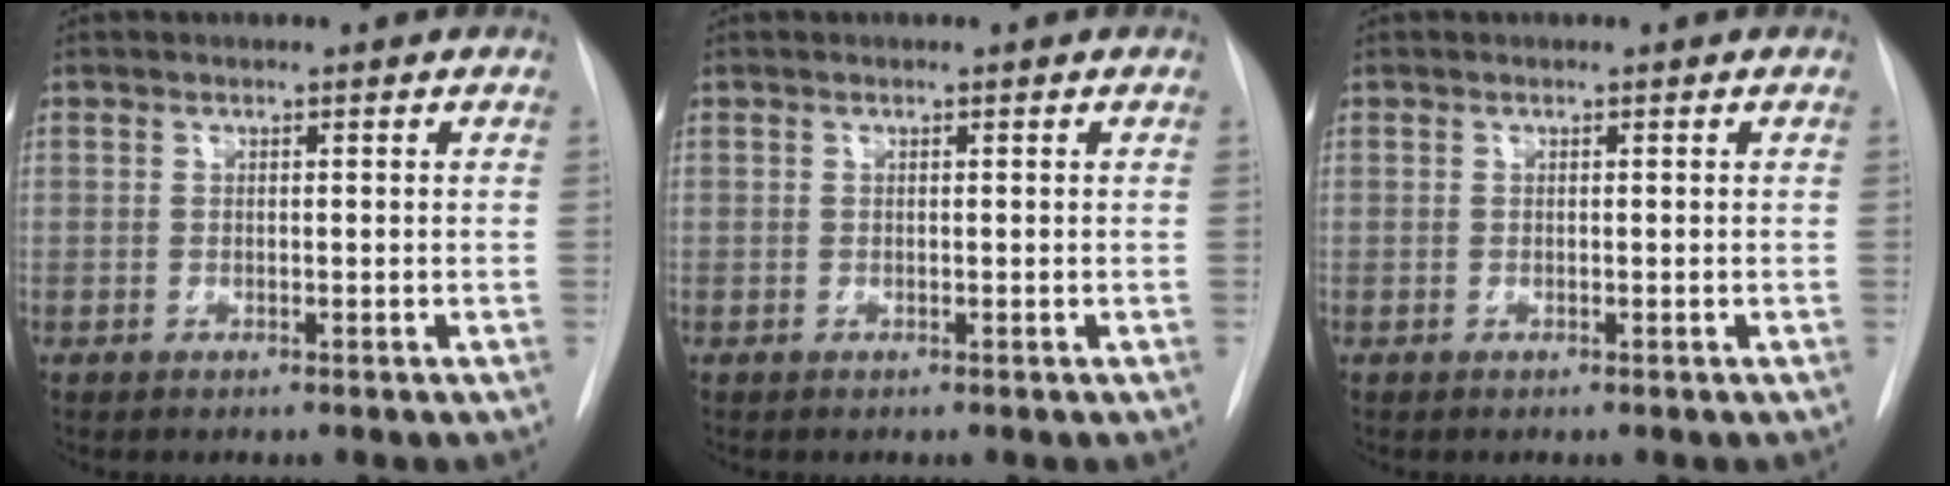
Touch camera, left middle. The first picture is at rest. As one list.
[{"total": 0.0}, {"total": 0.0}]